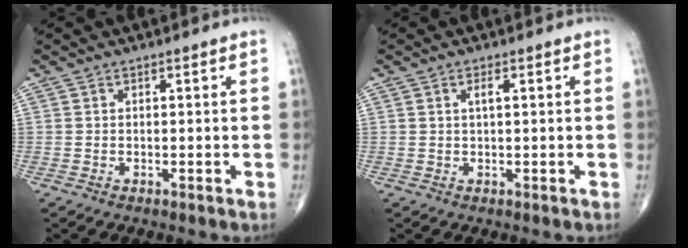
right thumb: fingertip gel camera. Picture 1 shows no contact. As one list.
[{"total": 1.7, "force": [0.5, 0.4, 1.5], "torque": [-0.031, 0.002, 0.008]}]